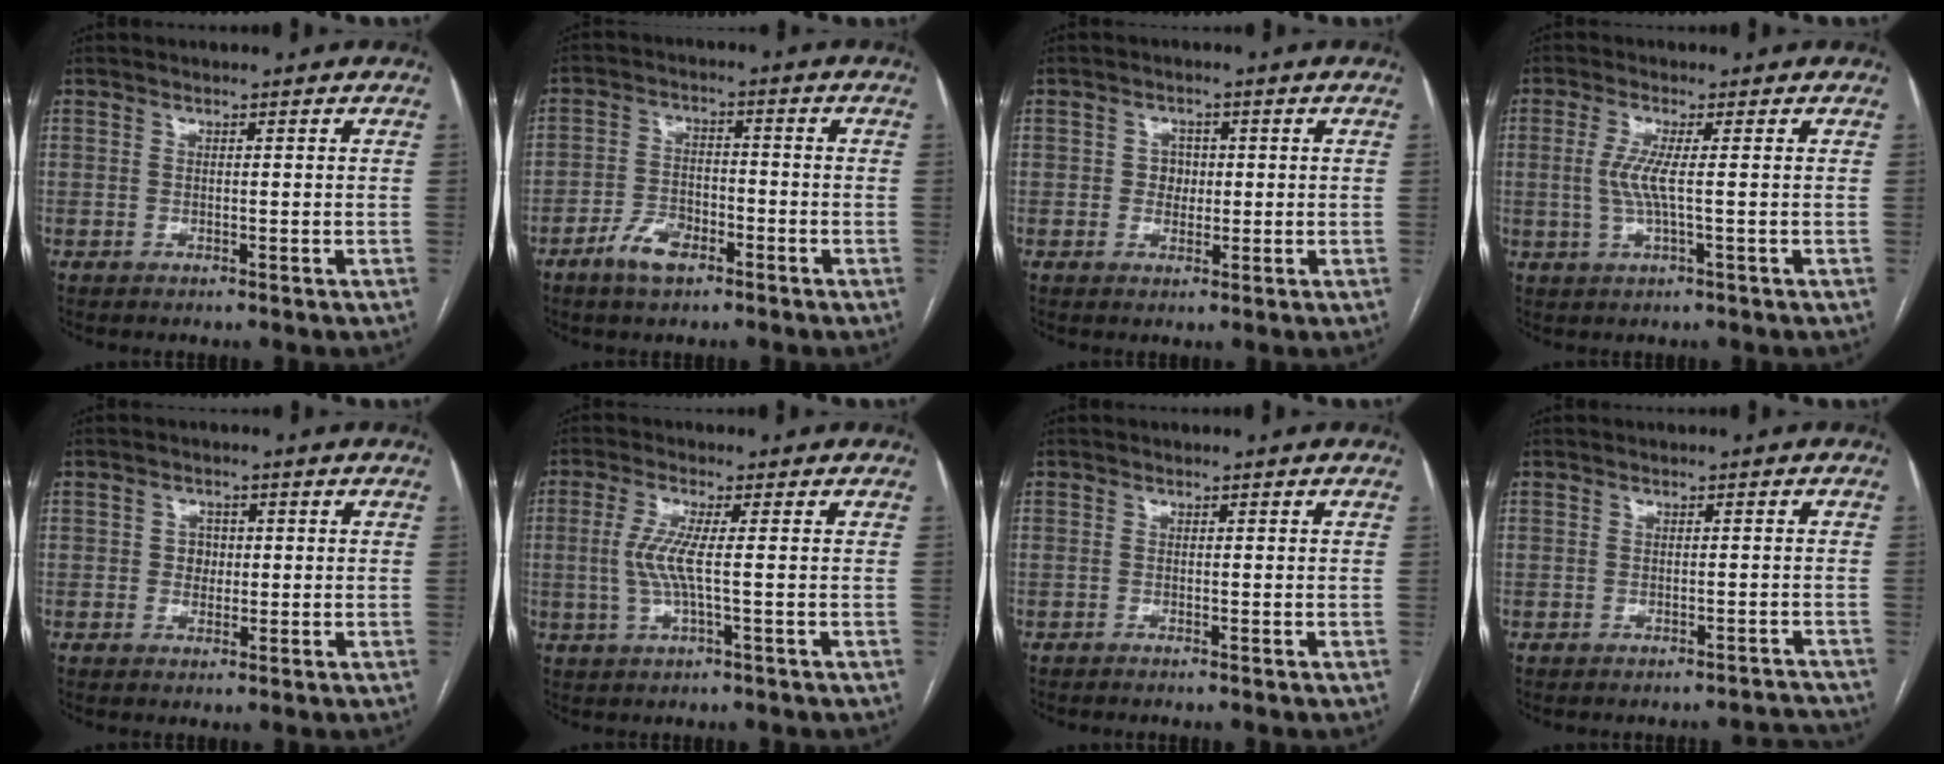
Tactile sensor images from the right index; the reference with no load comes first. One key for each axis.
{"total": 6.0, "fx": -3.7, "fy": 3.0, "fz": 3.7, "tx": -0.076, "ty": 0.006, "tz": -0.066}
{"total": 2.6, "fx": 0.1, "fy": 2.2, "fz": 1.3, "tx": -0.014, "ty": 0.006, "tz": 0.000}
{"total": 4.0, "fx": 0.0, "fy": 0.0, "fz": 4.0, "tx": -0.092, "ty": -0.003, "tz": 0.000}
{"total": 2.3, "fx": 0.1, "fy": 2.0, "fz": 1.2, "tx": -0.014, "ty": 0.005, "tz": 0.001}
{"total": 4.8, "fx": -0.1, "fy": 0.2, "fz": 4.8, "tx": -0.110, "ty": -0.002, "tz": -0.004}
{"total": 1.3, "fx": -1.1, "fy": -0.3, "fz": 0.6, "tx": -0.003, "ty": 0.004, "tz": -0.016}
{"total": 3.2, "fx": -3.2, "fy": 0.5, "fz": -0.1, "tx": 0.013, "ty": 0.007, "tz": -0.035}